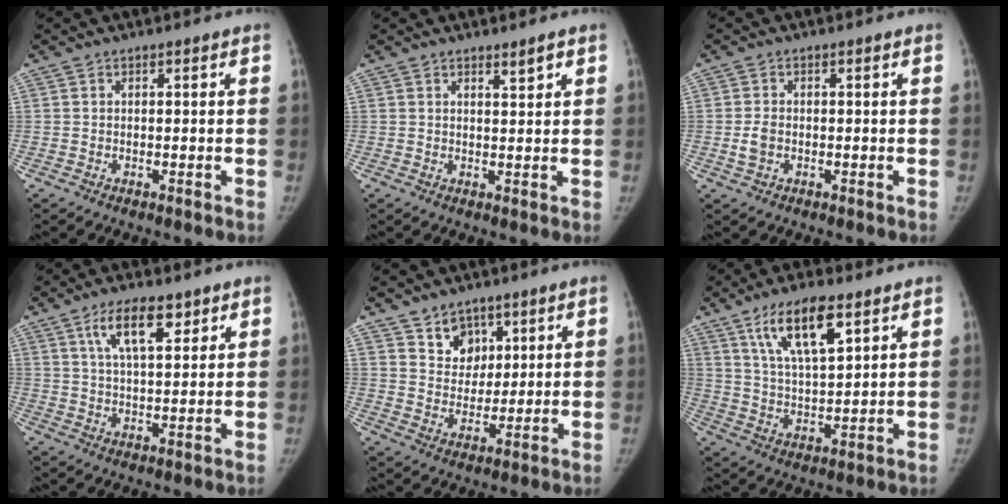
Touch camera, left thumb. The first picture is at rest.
{"total": 1.6, "force": [1.3, 0.2, 0.9], "torque": [-0.008, -0.012, 0.022]}
{"total": 2.7, "force": [-0.6, 1.9, 1.8], "torque": [-0.038, 0.006, -0.012]}
{"total": 9.2, "force": [4.9, 3.6, 6.9], "torque": [-0.104, -0.020, 0.086]}
{"total": 7.1, "force": [4.3, 5.4, 1.8], "torque": [0.007, -0.030, 0.081]}
{"total": 12.2, "force": [6.7, 4.2, 9.3], "torque": [-0.151, -0.028, 0.127]}